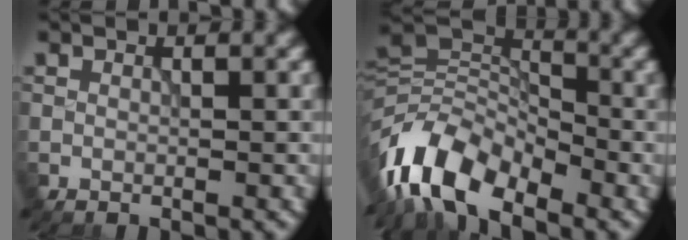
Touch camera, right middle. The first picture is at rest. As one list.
[{"total": 8.5, "force": [-5.3, 4.1, 5.2], "torque": [-0.089, 0.005, -0.115]}]